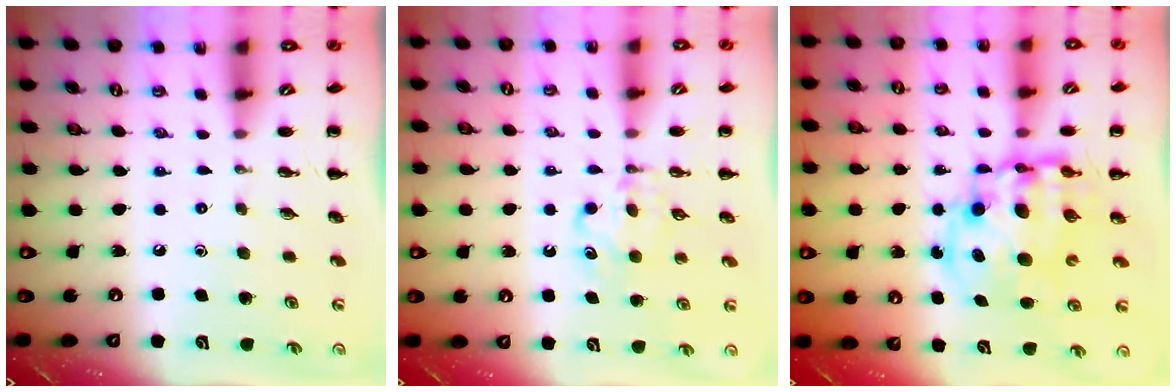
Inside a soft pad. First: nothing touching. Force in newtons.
{"total": 6.3, "press": 6.0, "slide": 1.8}
{"total": 12.8, "press": 12.4, "slide": 3.1}